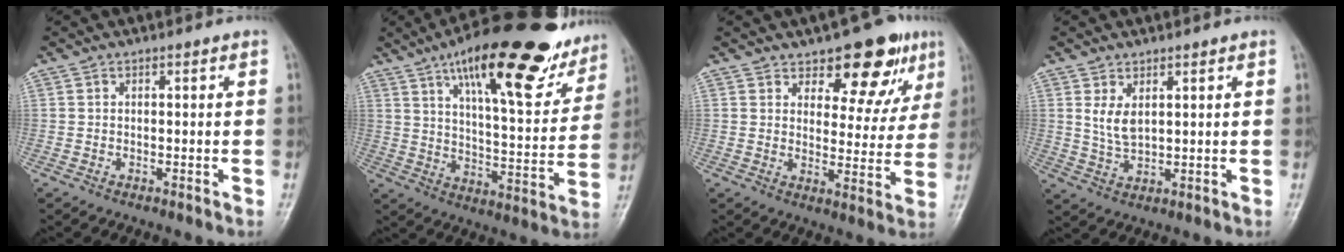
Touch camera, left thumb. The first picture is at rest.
{"total": 26.1, "force": [16.3, 8.5, 18.5], "torque": [-0.231, -0.042, 0.245]}
{"total": 12.5, "force": [7.9, 6.2, 7.6], "torque": [-0.043, -0.041, 0.108]}
{"total": 4.3, "force": [1.6, 2.4, 3.2], "torque": [-0.054, -0.014, 0.038]}